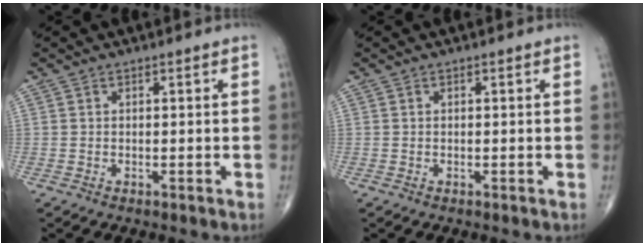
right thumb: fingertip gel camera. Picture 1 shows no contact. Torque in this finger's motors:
{"motor_torque": [-0.05, 0.07, -0.11, 0.07, 0.06]}